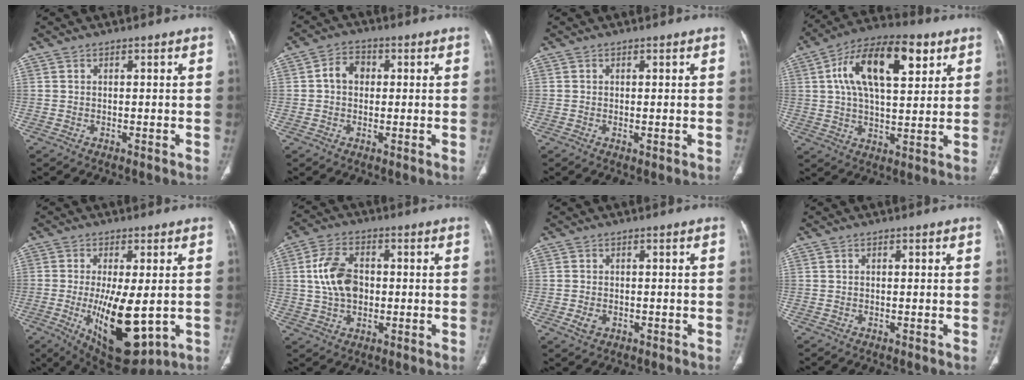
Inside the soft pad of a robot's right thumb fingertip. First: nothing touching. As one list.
[{"total": 4.8, "force": [0.5, 3.8, 3.0], "torque": [-0.038, 0.014, 0.001]}, {"total": 0.9, "force": [-0.2, 0.3, 0.8], "torque": [-0.018, -0.005, -0.001]}, {"total": 18.6, "force": [6.5, 8.7, 15.1], "torque": [-0.236, 0.004, 0.104]}, {"total": 15.6, "force": [-2.7, 6.1, 14.1], "torque": [-0.227, -0.024, -0.022]}, {"total": 9.8, "force": [0.4, 6.5, 7.4], "torque": [-0.130, 0.010, 0.006]}, {"total": 2.6, "force": [-0.8, 2.0, 1.5], "torque": [-0.025, 0.002, -0.009]}, {"total": 0.0}]